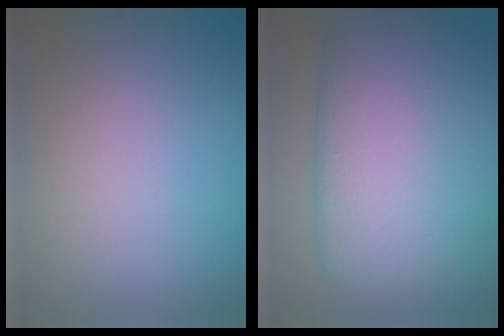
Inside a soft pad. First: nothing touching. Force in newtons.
{"total": 13.2, "press": 13.2, "slide": 0.8}